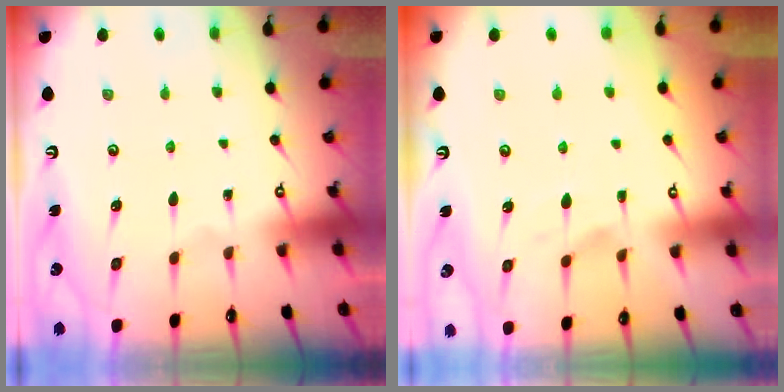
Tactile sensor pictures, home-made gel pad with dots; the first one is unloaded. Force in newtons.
{"total": 1.5, "press": 1.0, "slide": 1.1}